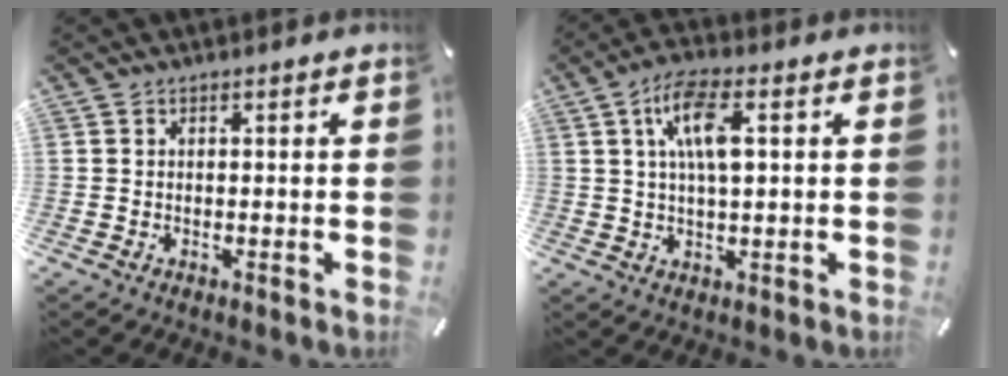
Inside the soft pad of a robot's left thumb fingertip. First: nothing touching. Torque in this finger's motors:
{"motor_torque": [1.52, 1.56, 1.22, -0.45, 0.12]}